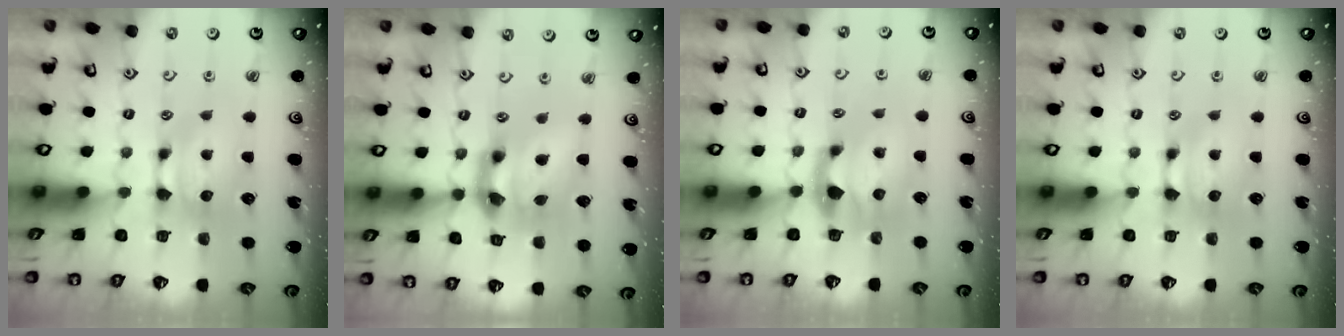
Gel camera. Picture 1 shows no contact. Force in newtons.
{"total": 7.5, "press": 7.0, "slide": 2.6}
{"total": 1.9, "press": 1.3, "slide": 1.4}
{"total": 0.0}